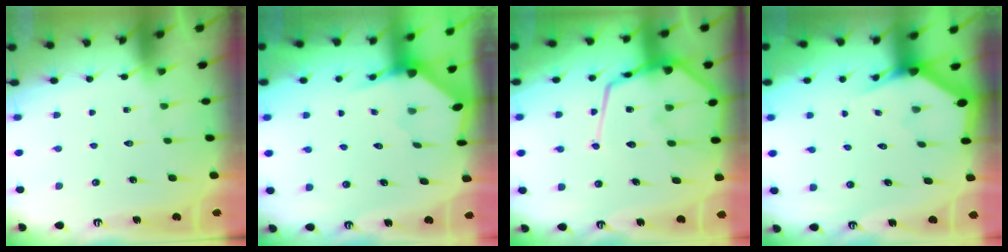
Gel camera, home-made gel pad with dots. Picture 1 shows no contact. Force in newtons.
{"total": 3.3, "press": 3.3, "slide": 0.3}
{"total": 16.8, "press": 16.8, "slide": 1.4}
{"total": 2.7, "press": 2.7, "slide": 0.1}